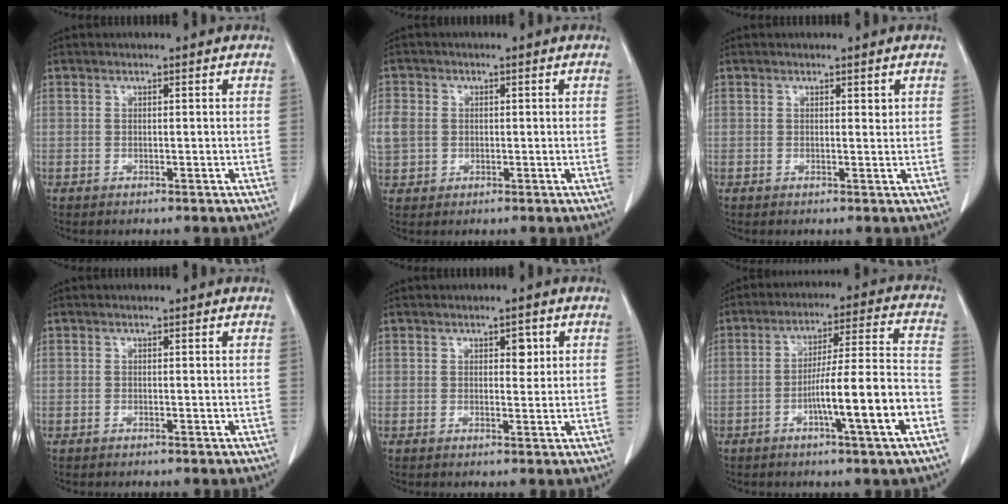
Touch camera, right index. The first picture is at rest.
{"total": 6.2, "force": [0.4, 5.5, 2.8], "torque": [-0.090, 0.012, 0.015]}
{"total": 0.7, "force": [0.4, 0.3, 0.5], "torque": [-0.004, -0.002, 0.005]}
{"total": 0.0}
{"total": 2.1, "force": [0.8, 1.2, 1.5], "torque": [-0.018, 0.000, 0.011]}
{"total": 12.6, "force": [-4.7, -0.3, 11.7], "torque": [-0.189, 0.008, -0.074]}